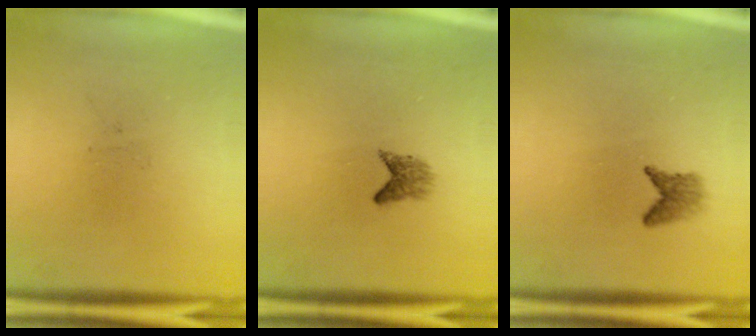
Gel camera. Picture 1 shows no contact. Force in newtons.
{"total": 1.8}
{"total": 1.9}